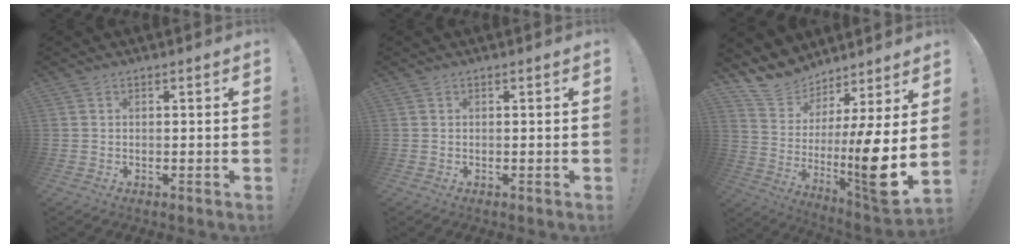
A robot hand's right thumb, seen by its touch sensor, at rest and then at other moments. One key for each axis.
{"total": 0.0}
{"total": 11.4, "fx": 3.7, "fy": 2.3, "fz": 10.5, "tx": -0.178, "ty": -0.071, "tz": 0.071}